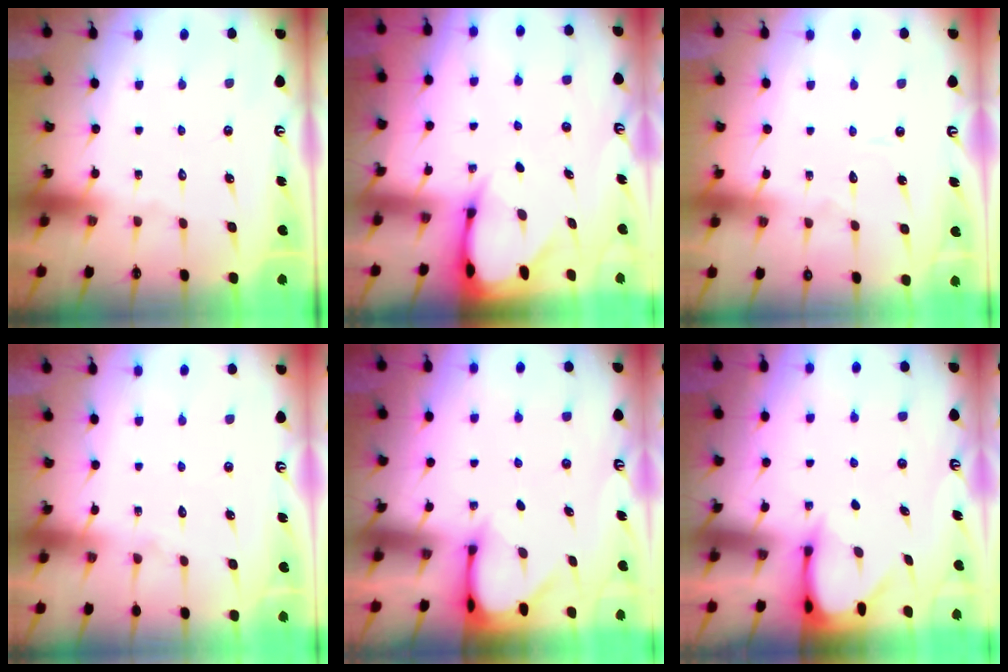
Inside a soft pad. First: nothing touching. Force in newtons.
{"total": 4.1, "press": 4.0, "slide": 0.4}
{"total": 3.5, "press": 3.5, "slide": 0.1}
{"total": 4.2, "press": 4.2, "slide": 0.5}
{"total": 3.0, "press": 3.0, "slide": 0.3}
{"total": 3.4, "press": 3.4, "slide": 0.3}